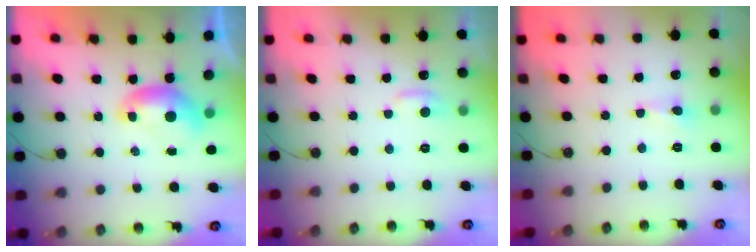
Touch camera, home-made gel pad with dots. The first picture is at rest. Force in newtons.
{"total": 0.9, "press": 0.6, "slide": 0.7}
{"total": 2.2, "press": 2.1, "slide": 0.7}